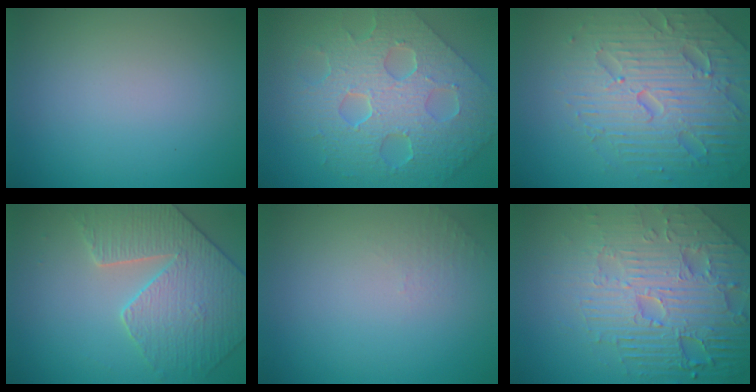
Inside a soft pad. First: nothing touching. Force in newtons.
{"total": 8.7, "press": 6.4, "slide": 5.9}
{"total": 7.4, "press": 7.3, "slide": 1.6}
{"total": 4.4, "press": 4.4, "slide": 0.2}
{"total": 0.5, "press": 0.4, "slide": 0.4}
{"total": 8.4, "press": 6.1, "slide": 5.7}